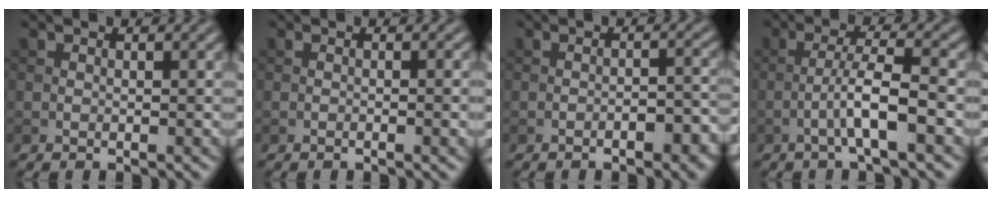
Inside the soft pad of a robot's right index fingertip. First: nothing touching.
{"total": 1.9, "force": [-0.5, 0.5, 1.8], "torque": [-0.022, -0.002, -0.008]}
{"total": 3.4, "force": [-1.7, 1.3, 2.6], "torque": [-0.038, 0.001, -0.021]}
{"total": 4.1, "force": [-1.6, 0.3, 3.7], "torque": [-0.067, 0.015, -0.038]}